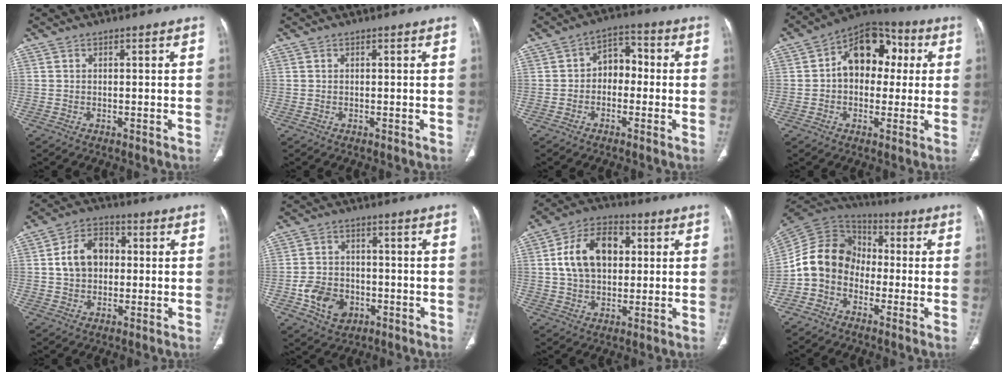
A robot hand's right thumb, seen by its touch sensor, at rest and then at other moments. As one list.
[{"total": 0.0}, {"total": 6.4, "force": [-0.7, 4.7, 4.2], "torque": [-0.031, 0.032, -0.027]}, {"total": 14.0, "force": [2.0, 10.0, 9.5], "torque": [-0.094, 0.031, 0.016]}, {"total": 9.2, "force": [0.7, 7.0, 5.9], "torque": [-0.083, 0.019, 0.006]}, {"total": 8.7, "force": [-2.8, 6.9, 4.6], "torque": [-0.060, 0.015, -0.043]}, {"total": 13.8, "force": [2.5, 9.4, 9.8], "torque": [-0.148, 0.013, 0.038]}, {"total": 12.3, "force": [-3.0, 10.1, 6.3], "torque": [-0.110, 0.052, -0.071]}]